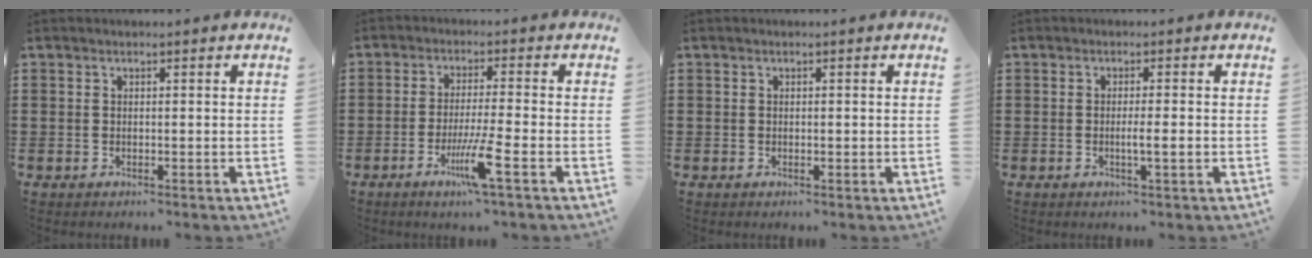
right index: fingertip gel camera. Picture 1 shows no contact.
{"total": 6.9, "force": [-3.1, -0.1, 6.2], "torque": [-0.119, -0.019, -0.056]}
{"total": 0.0}
{"total": 2.2, "force": [-0.6, 0.0, 2.2], "torque": [-0.036, -0.004, -0.012]}